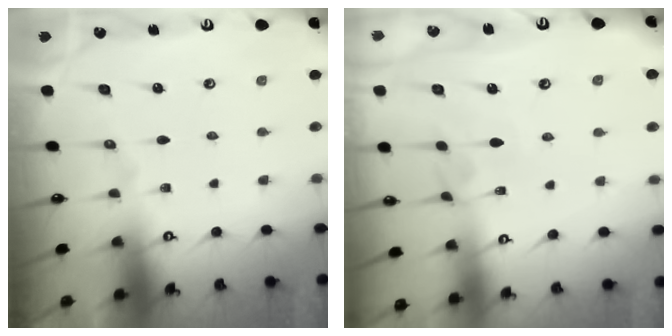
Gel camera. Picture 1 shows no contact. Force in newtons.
{"total": 3.0, "press": 3.0, "slide": 0.3}